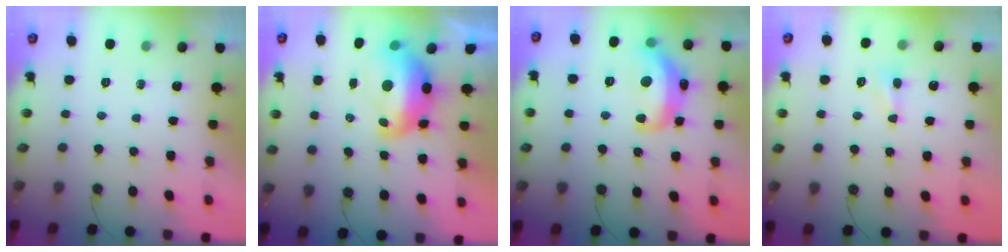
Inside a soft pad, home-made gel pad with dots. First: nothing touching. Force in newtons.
{"total": 5.8, "press": 5.7, "slide": 1.4}
{"total": 9.0, "press": 8.9, "slide": 0.8}
{"total": 0.6, "press": 0.5, "slide": 0.3}